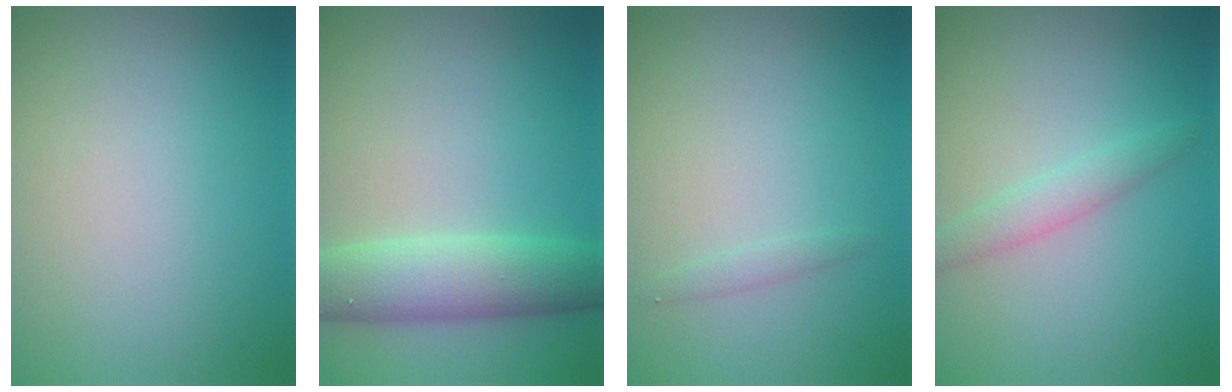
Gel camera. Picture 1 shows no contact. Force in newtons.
{"total": 4.7, "press": 4.7, "slide": 0.3}
{"total": 0.7, "press": 0.7, "slide": 0.0}
{"total": 1.9, "press": 1.9, "slide": 0.1}